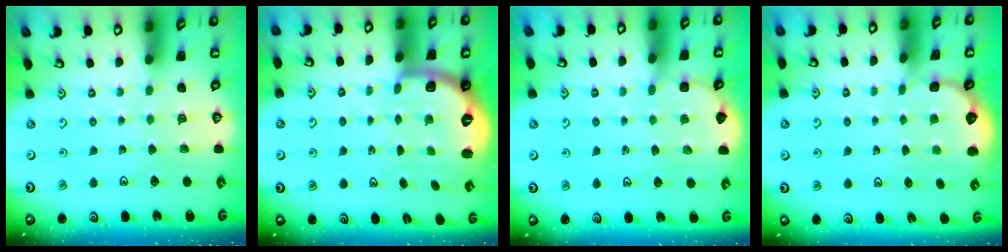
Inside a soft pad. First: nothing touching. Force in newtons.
{"total": 2.8, "press": 1.8, "slide": 2.1}
{"total": 2.9, "press": 2.9, "slide": 0.2}
{"total": 1.8, "press": 1.0, "slide": 1.4}